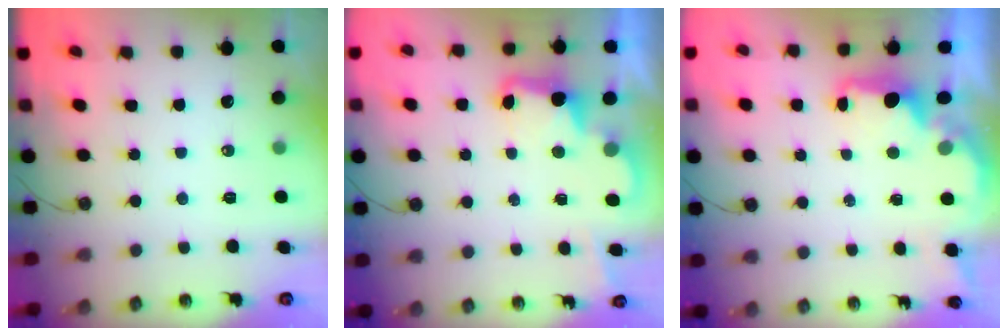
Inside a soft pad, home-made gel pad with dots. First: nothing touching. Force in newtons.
{"total": 3.3, "press": 3.2, "slide": 0.7}
{"total": 2.0, "press": 1.8, "slide": 0.7}